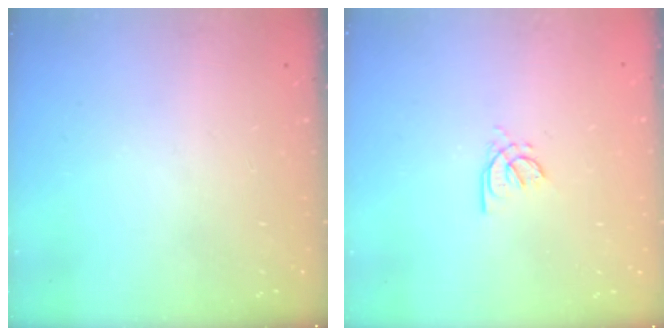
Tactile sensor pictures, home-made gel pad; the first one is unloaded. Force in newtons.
{"total": 2.4, "press": 2.4, "slide": 0.6}